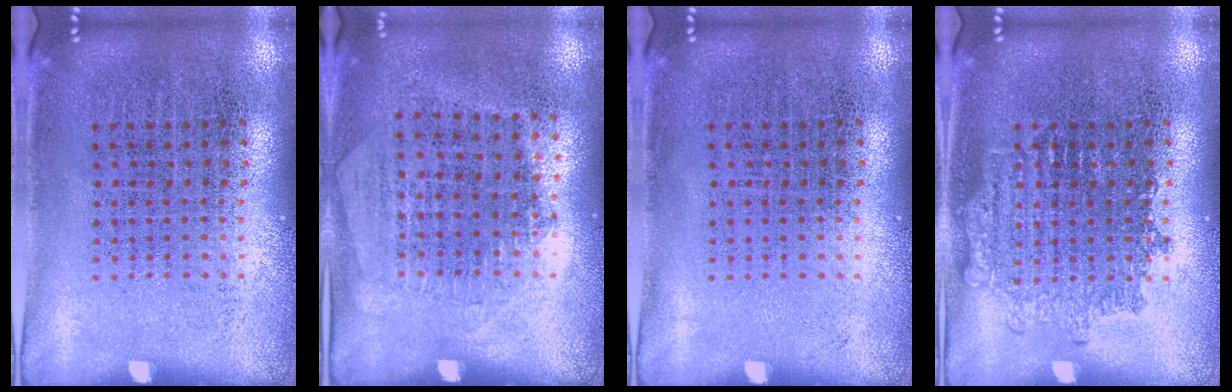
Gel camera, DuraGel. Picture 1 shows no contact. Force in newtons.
{"total": 1.3, "press": 1.1, "slide": 0.6}
{"total": 0.0}
{"total": 1.7, "press": 1.6, "slide": 0.3}